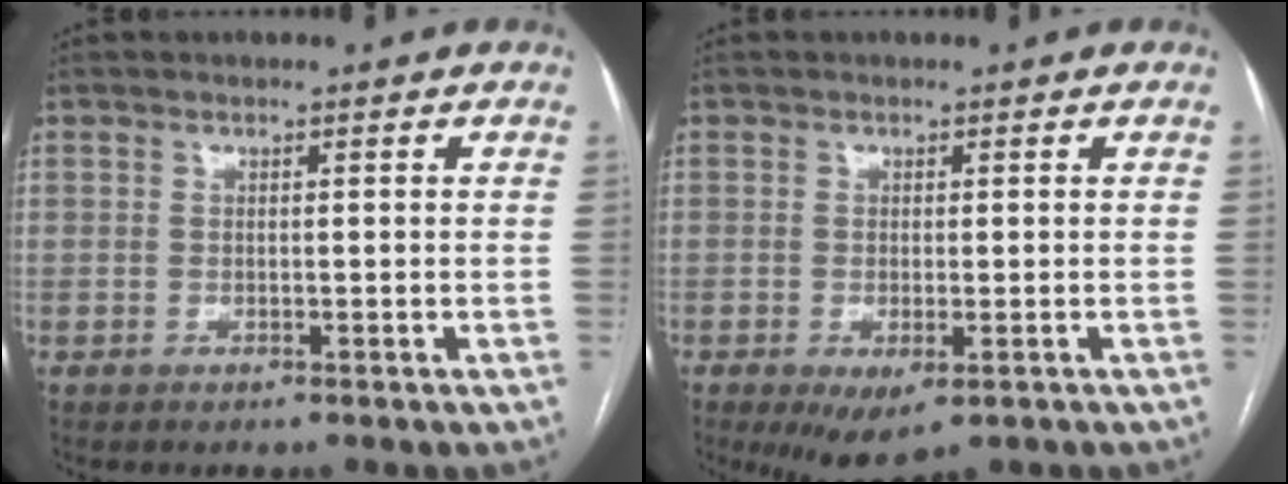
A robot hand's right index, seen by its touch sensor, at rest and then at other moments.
{"total": 5.4, "force": [-2.7, 2.0, 4.2], "torque": [-0.059, -0.014, -0.034]}